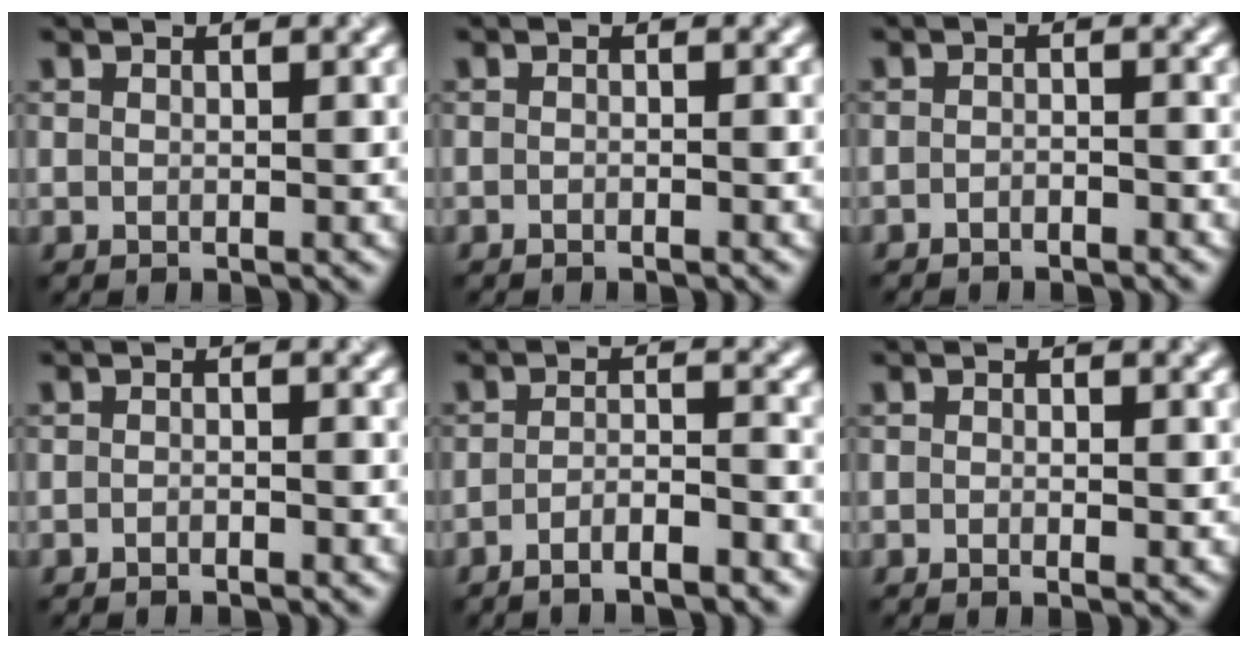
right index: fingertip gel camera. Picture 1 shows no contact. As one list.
[{"total": 0.6, "force": [-0.5, -0.2, 0.1], "torque": [-0.003, 0.000, -0.009]}, {"total": 1.1, "force": [-1.1, 0.1, 0.2], "torque": [-0.004, 0.002, -0.019]}, {"total": 0.8, "force": [-0.8, -0.1, 0.1], "torque": [-0.004, 0.000, -0.014]}, {"total": 3.2, "force": [-2.5, 0.4, 1.9], "torque": [-0.032, 0.005, -0.047]}, {"total": 0.7, "force": [-0.3, 0.1, 0.7], "torque": [-0.012, -0.003, -0.004]}]